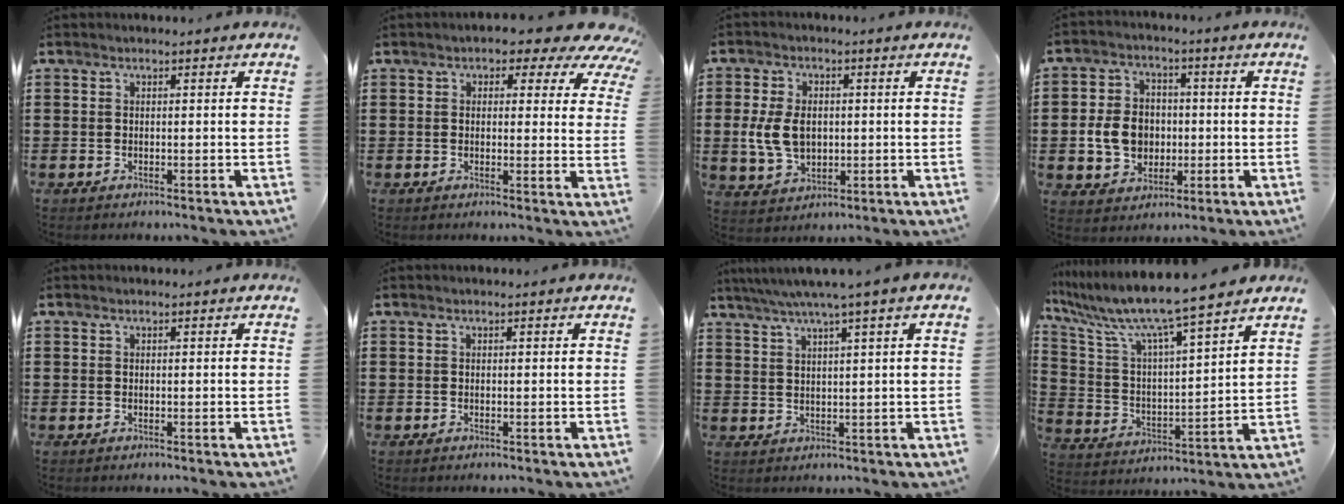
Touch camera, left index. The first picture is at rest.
{"total": 3.9, "force": [2.5, 2.1, 2.2], "torque": [-0.026, -0.016, 0.034]}
{"total": 6.8, "force": [-0.1, 4.8, 4.9], "torque": [-0.118, 0.003, -0.009]}
{"total": 7.7, "force": [-0.7, 6.5, 4.0], "torque": [-0.102, 0.010, -0.017]}
{"total": 0.0}
{"total": 0.0}
{"total": 3.8, "force": [2.2, -0.5, 3.1], "torque": [-0.065, -0.005, 0.033]}
{"total": 8.9, "force": [7.8, -0.5, 4.2], "torque": [-0.117, -0.056, 0.126]}